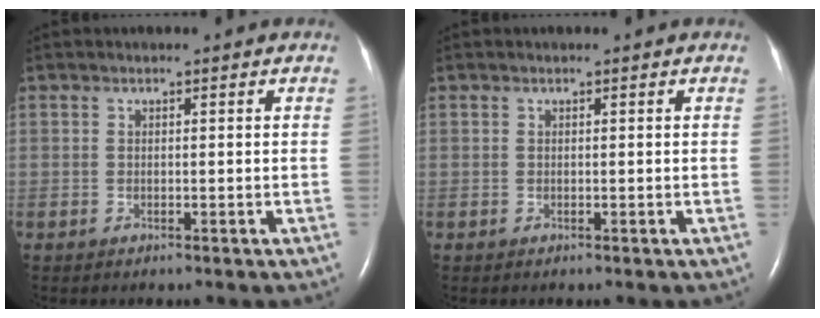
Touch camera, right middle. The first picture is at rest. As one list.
[{"total": 0.0}]